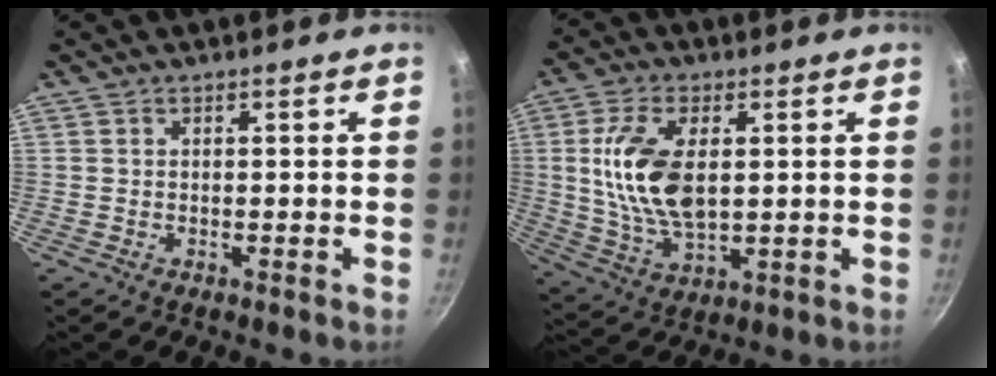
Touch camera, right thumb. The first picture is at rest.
{"total": 14.3, "force": [1.9, 7.4, 12.1], "torque": [-0.238, -0.010, 0.044]}